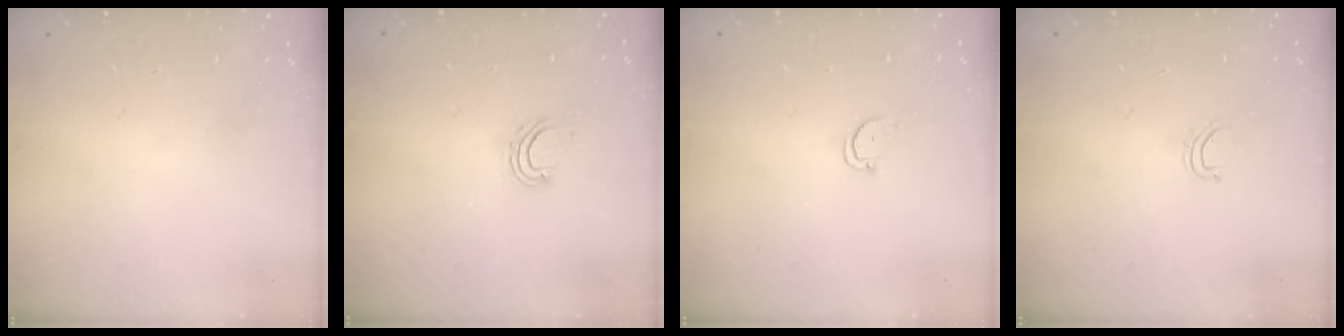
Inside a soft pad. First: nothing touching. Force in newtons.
{"total": 4.5, "press": 4.5, "slide": 0.2}
{"total": 2.0, "press": 2.0, "slide": 0.2}
{"total": 3.8, "press": 3.8, "slide": 0.2}